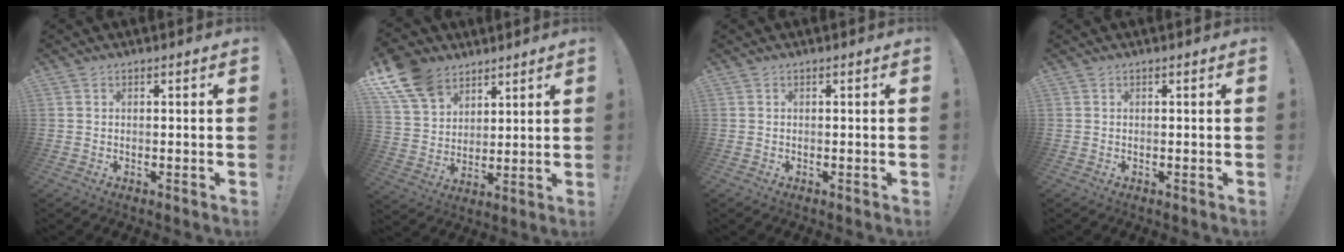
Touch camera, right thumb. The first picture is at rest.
{"total": 13.8, "force": [9.3, 8.8, 5.1], "torque": [-0.102, -0.052, 0.181]}
{"total": 0.0}
{"total": 0.0}